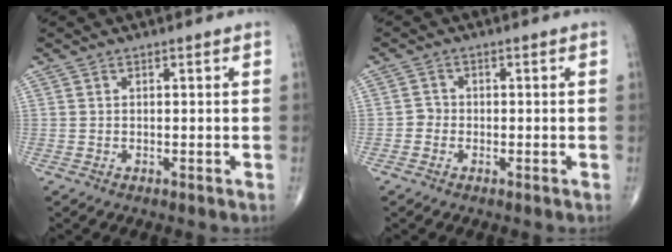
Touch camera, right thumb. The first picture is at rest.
{"total": 1.8, "force": [-0.7, 1.6, 0.4], "torque": [0.002, 0.008, -0.019]}